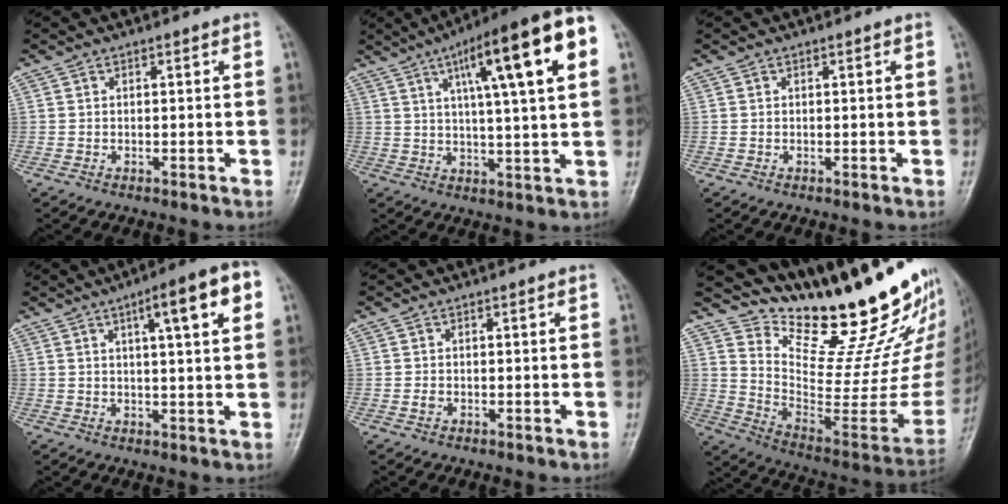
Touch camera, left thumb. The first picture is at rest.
{"total": 19.0, "force": [7.0, 3.3, 17.4], "torque": [-0.245, 0.006, 0.099]}
{"total": 0.0}
{"total": 10.8, "force": [4.2, 2.0, 9.7], "torque": [-0.130, 0.007, 0.055]}
{"total": 0.7, "force": [-0.1, 0.6, 0.3], "torque": [-0.004, 0.005, -0.001]}
{"total": 26.6, "force": [22.4, 6.3, 12.9], "torque": [-0.150, -0.181, 0.333]}